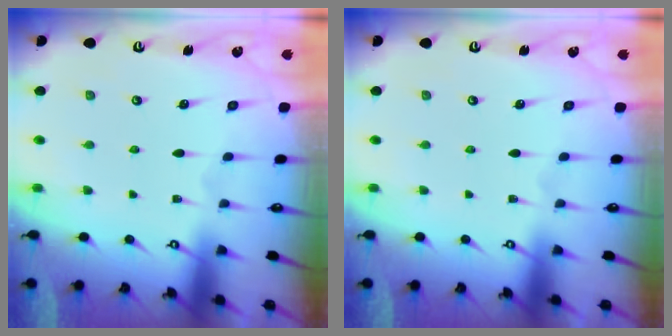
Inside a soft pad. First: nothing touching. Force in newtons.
{"total": 0.0}